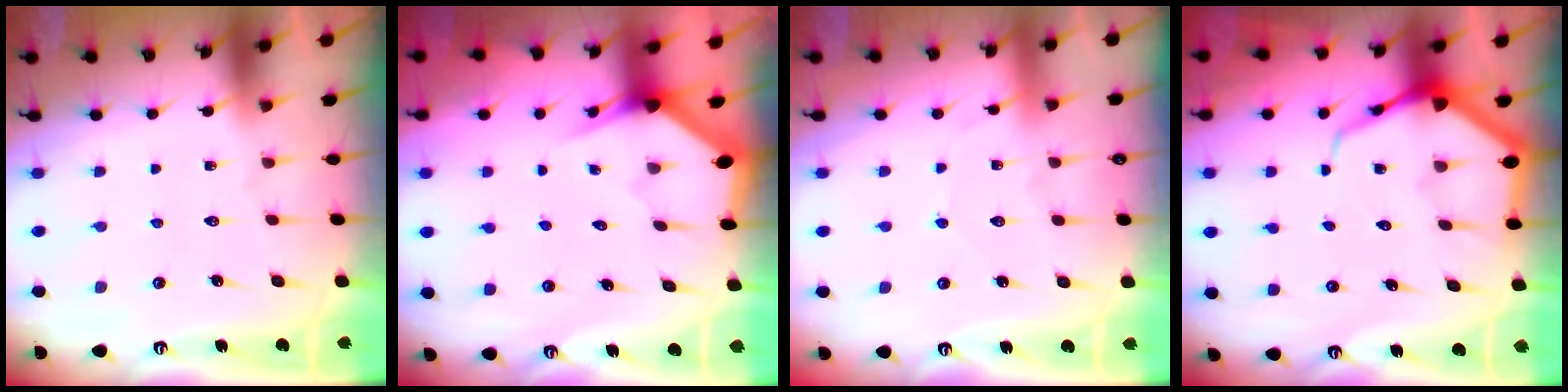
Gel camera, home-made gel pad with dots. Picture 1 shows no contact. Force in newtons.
{"total": 3.2, "press": 3.2, "slide": 0.1}
{"total": 2.7, "press": 2.7, "slide": 0.3}
{"total": 6.9, "press": 6.9, "slide": 0.7}